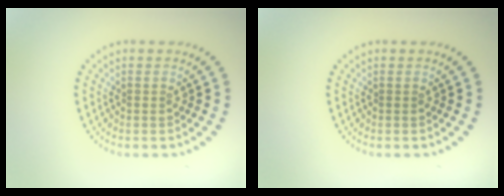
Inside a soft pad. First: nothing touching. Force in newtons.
{"total": 0.0}